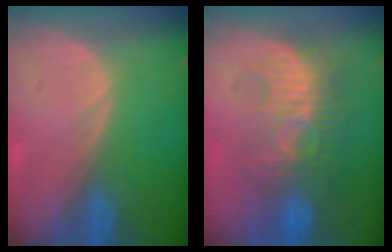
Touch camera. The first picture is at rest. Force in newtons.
{"total": 9.2, "press": 8.8, "slide": 2.8}